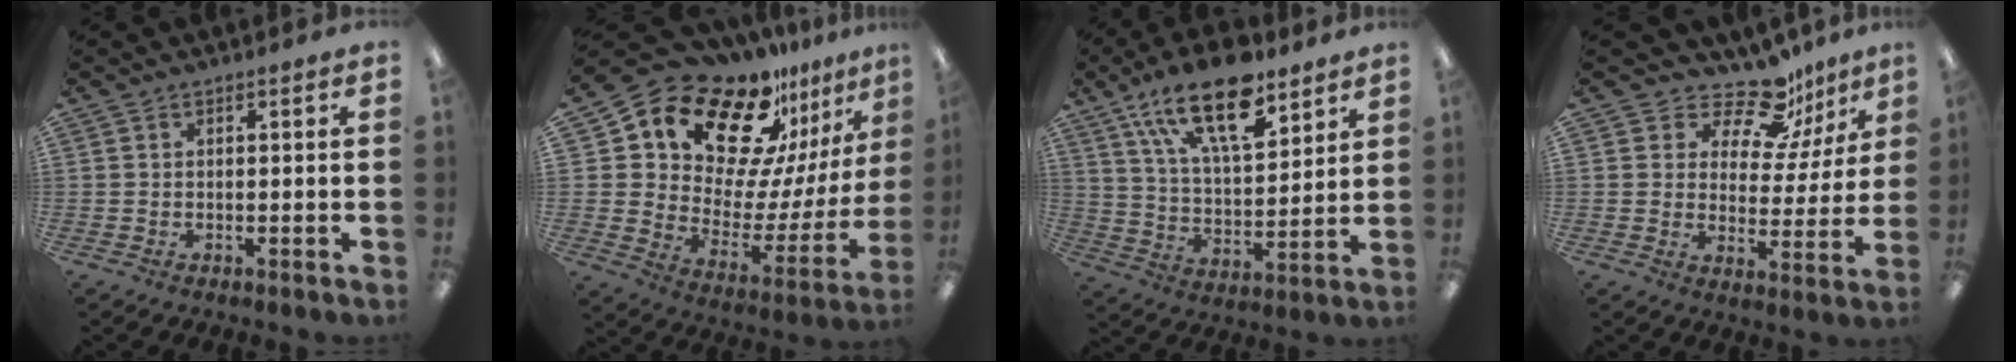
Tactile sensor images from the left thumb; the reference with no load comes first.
{"total": 20.2, "force": [15.6, 9.8, 8.3], "torque": [-0.146, -0.118, 0.280]}
{"total": 19.5, "force": [12.6, 8.0, 12.6], "torque": [-0.217, -0.055, 0.215]}
{"total": 13.7, "force": [11.0, 5.8, 5.7], "torque": [-0.094, -0.076, 0.197]}